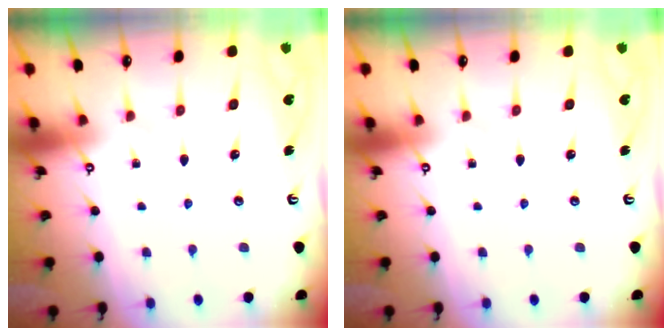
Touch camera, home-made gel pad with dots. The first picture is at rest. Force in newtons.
{"total": 0.0}